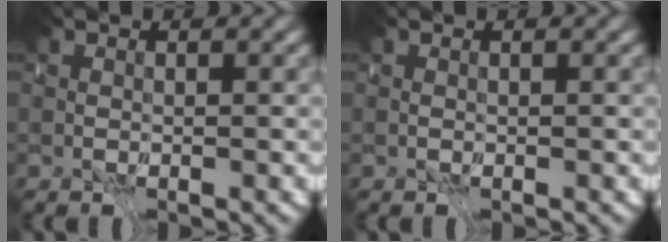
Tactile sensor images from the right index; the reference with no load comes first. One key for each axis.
{"total": 0.0}